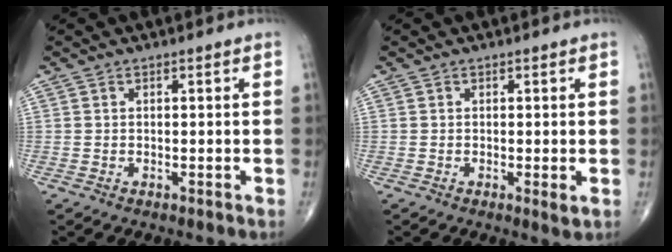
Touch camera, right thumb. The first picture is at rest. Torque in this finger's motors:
{"motor_torque": [-0.41, -0.10, -0.10, -0.06, 0.00]}